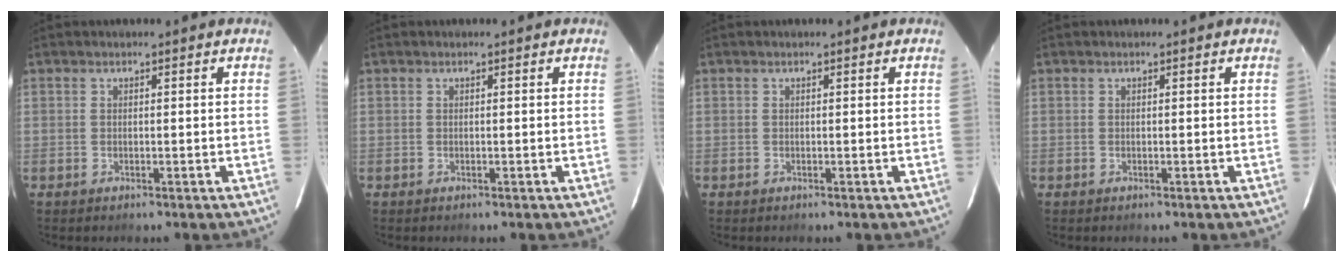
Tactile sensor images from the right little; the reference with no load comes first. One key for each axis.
{"total": 0.0}
{"total": 0.0}
{"total": 0.0}